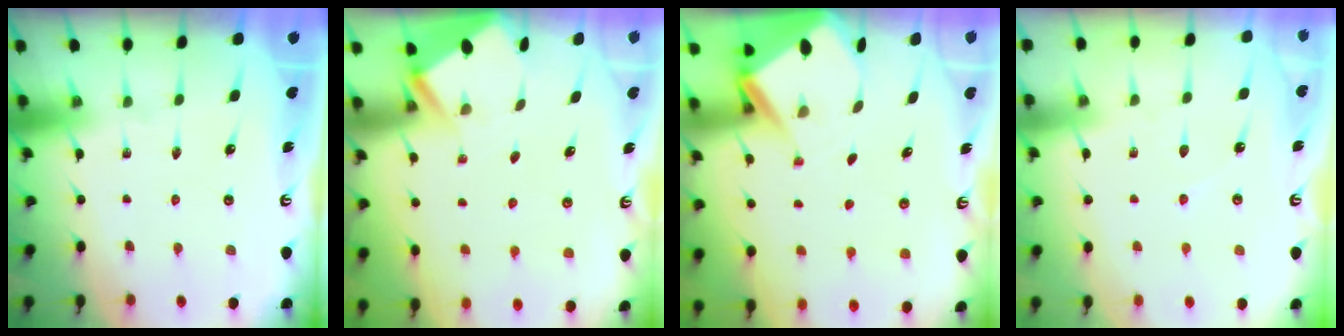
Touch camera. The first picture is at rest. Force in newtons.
{"total": 3.0, "press": 3.0, "slide": 0.4}
{"total": 6.1, "press": 6.1, "slide": 0.6}
{"total": 2.7, "press": 2.7, "slide": 0.3}